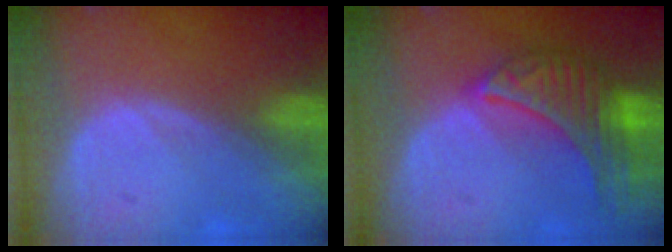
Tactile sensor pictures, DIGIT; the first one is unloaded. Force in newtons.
{"total": 8.8, "press": 8.8, "slide": 0.3}